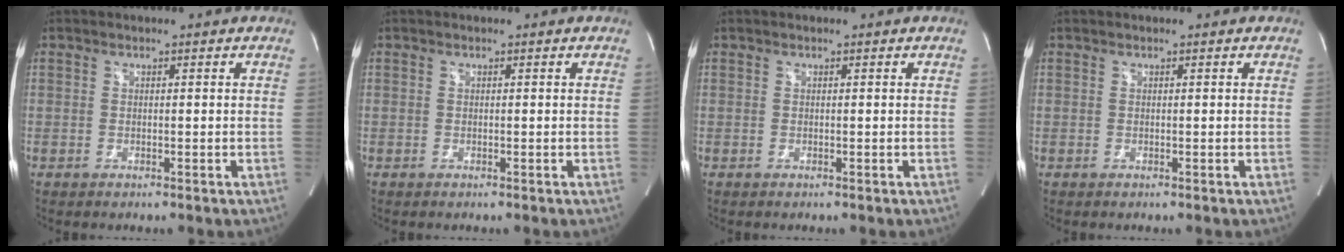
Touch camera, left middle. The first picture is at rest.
{"total": 0.0}
{"total": 0.0}
{"total": 0.0}